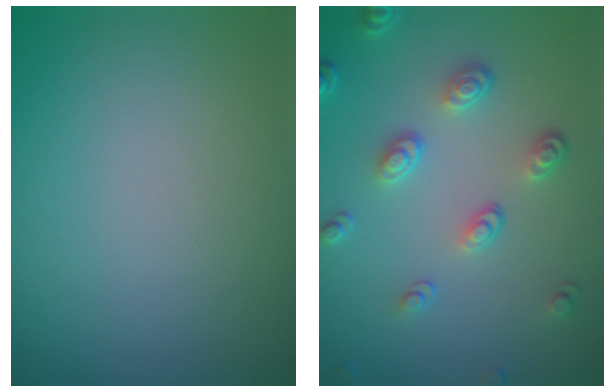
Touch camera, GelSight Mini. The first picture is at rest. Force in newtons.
{"total": 3.6, "press": 2.8, "slide": 2.3}